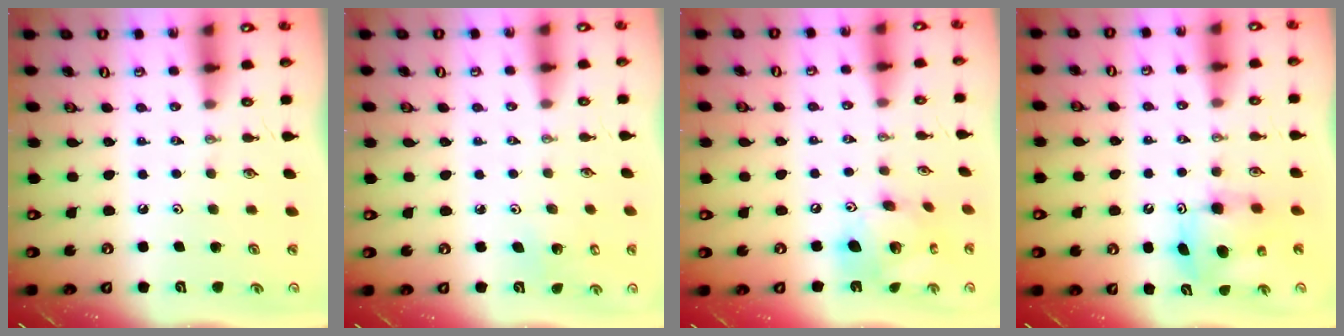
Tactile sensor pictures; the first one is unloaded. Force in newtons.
{"total": 3.0, "press": 2.9, "slide": 0.3}
{"total": 14.5, "press": 14.5, "slide": 1.3}
{"total": 7.4, "press": 7.4, "slide": 0.4}